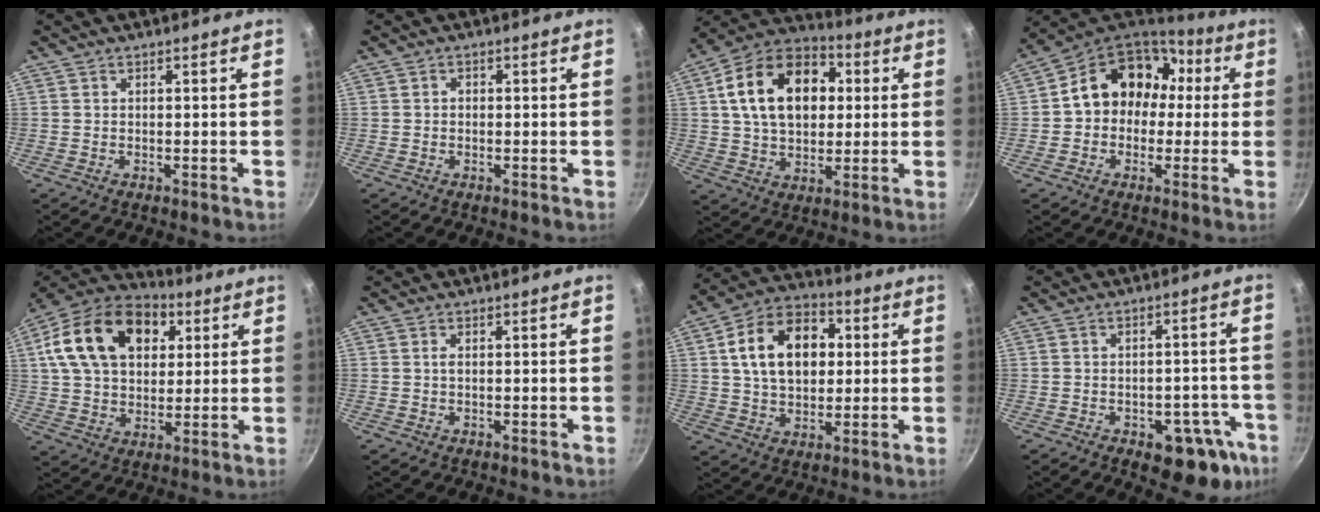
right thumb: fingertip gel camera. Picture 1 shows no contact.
{"total": 1.0, "force": [-0.1, 0.9, 0.5], "torque": [-0.008, 0.005, -0.003]}
{"total": 20.1, "force": [4.0, 13.8, 14.1], "torque": [-0.206, 0.020, 0.054]}
{"total": 16.4, "force": [1.7, 13.5, 9.2], "torque": [-0.104, 0.056, 0.015]}
{"total": 21.9, "force": [7.1, 14.7, 14.6], "torque": [-0.234, 0.008, 0.111]}
{"total": 0.7, "force": [0.0, 0.3, 0.7], "torque": [-0.014, 0.002, 0.000]}
{"total": 17.0, "force": [3.1, 11.8, 11.8], "torque": [-0.163, 0.018, 0.041]}
{"total": 12.2, "force": [-6.0, 6.8, 8.2], "torque": [-0.044, 0.034, -0.068]}